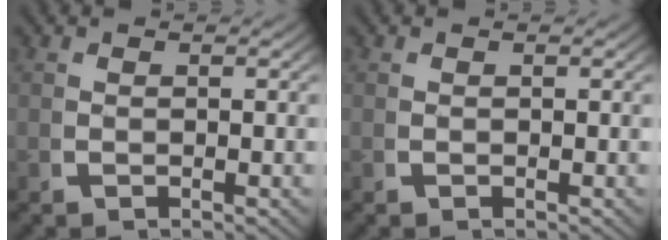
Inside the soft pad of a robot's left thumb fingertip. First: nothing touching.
{"total": 0.0}